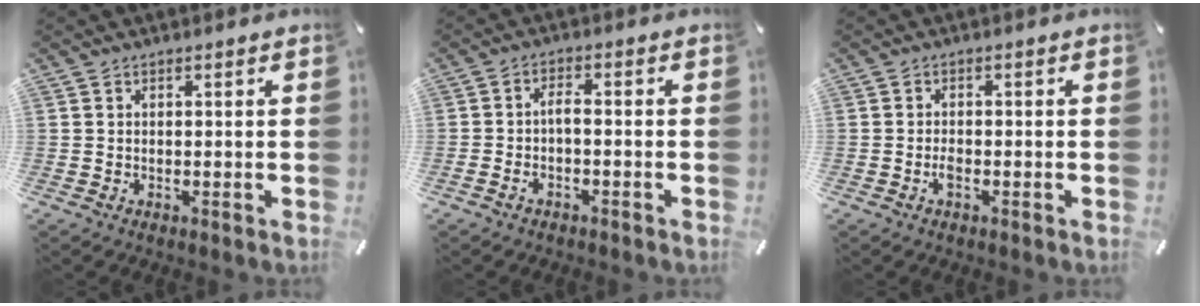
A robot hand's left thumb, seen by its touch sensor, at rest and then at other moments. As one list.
[{"total": 2.8, "force": [-1.2, 0.8, 2.4], "torque": [-0.043, 0.009, -0.023]}, {"total": 1.6, "force": [-0.8, 0.7, 1.2], "torque": [-0.025, 0.002, -0.016]}]